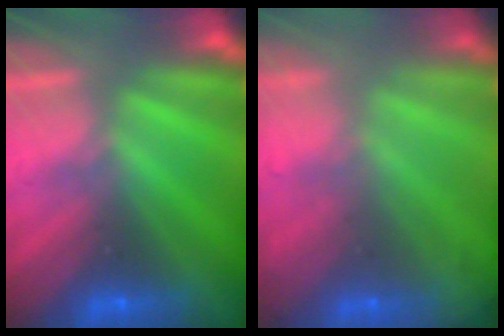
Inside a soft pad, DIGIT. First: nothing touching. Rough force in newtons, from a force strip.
{"total": 9.0}